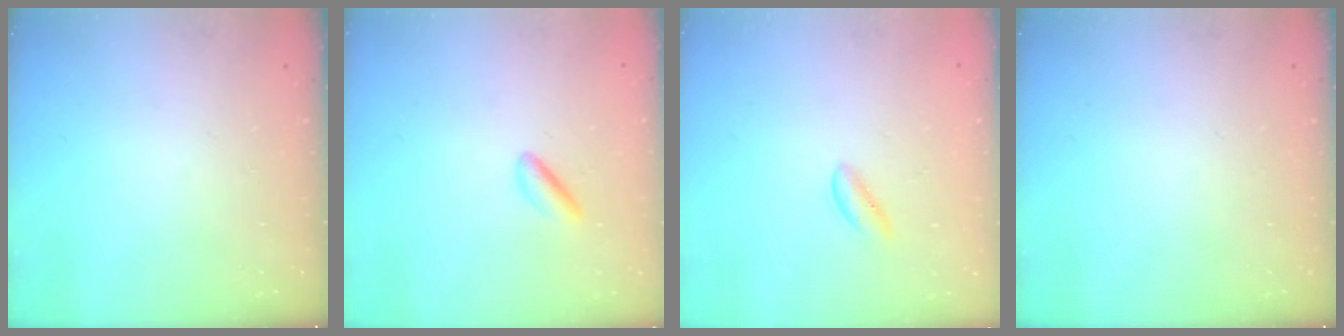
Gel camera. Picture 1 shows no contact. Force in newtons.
{"total": 2.6, "press": 2.5, "slide": 1.0}
{"total": 0.7, "press": 0.6, "slide": 0.4}
{"total": 0.0}